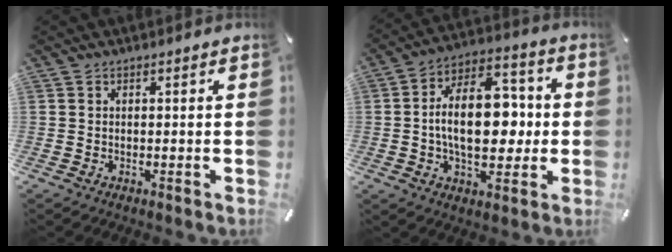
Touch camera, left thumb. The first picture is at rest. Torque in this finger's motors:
{"motor_torque": [1.89, 3.12, 1.31, -0.94, 0.57]}